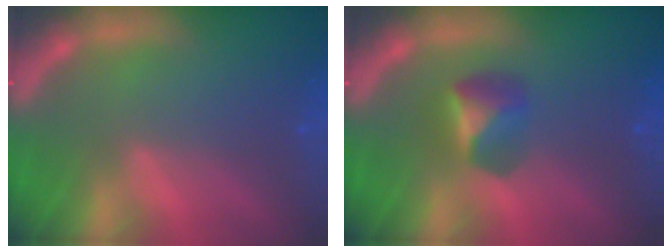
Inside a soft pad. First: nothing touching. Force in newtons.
{"total": 2.9}